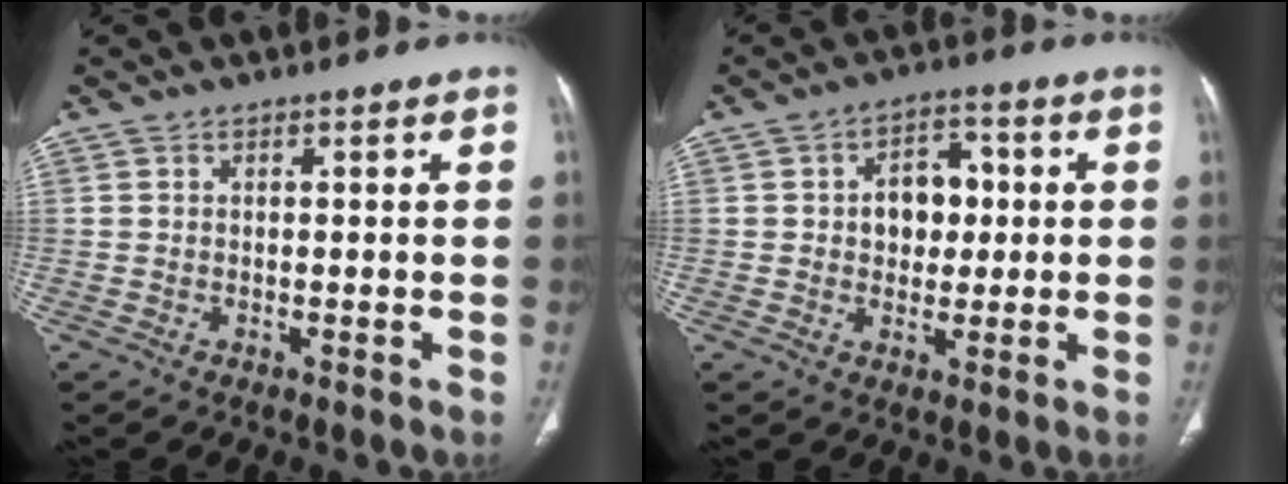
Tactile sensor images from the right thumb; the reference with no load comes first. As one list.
[{"total": 7.8, "force": [0.8, 5.7, 5.2], "torque": [-0.040, 0.012, 0.010]}]